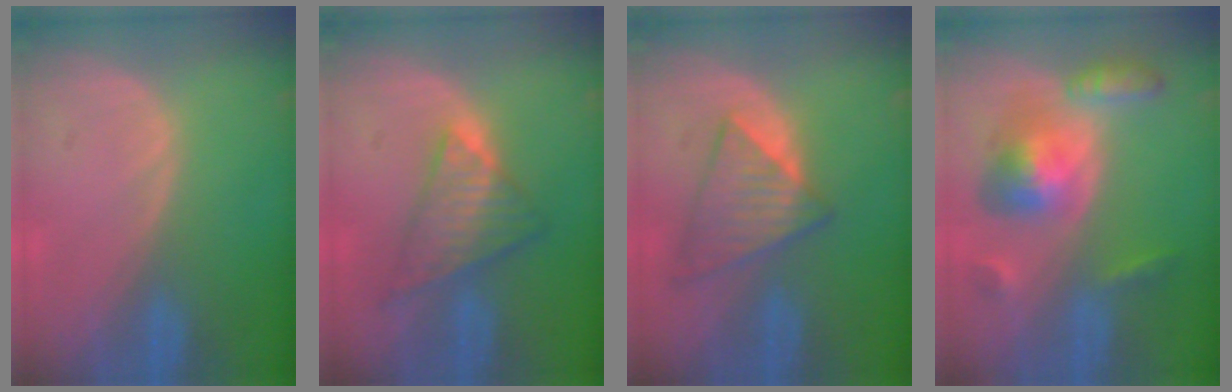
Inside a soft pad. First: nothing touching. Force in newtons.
{"total": 6.8, "press": 6.5, "slide": 2.2}
{"total": 6.3, "press": 6.3, "slide": 0.1}
{"total": 8.1, "press": 8.1, "slide": 0.5}